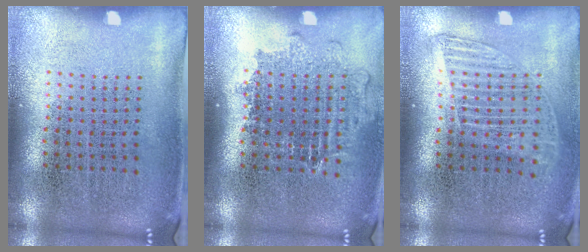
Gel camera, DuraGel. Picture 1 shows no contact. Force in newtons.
{"total": 1.0, "press": 1.0, "slide": 0.4}
{"total": 1.3, "press": 1.1, "slide": 0.6}